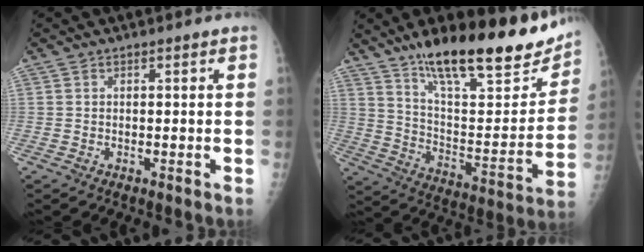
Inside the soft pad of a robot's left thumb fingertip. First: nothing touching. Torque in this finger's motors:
{"motor_torque": [0.41, 0.33, 1.41, -1.35, 0.13]}